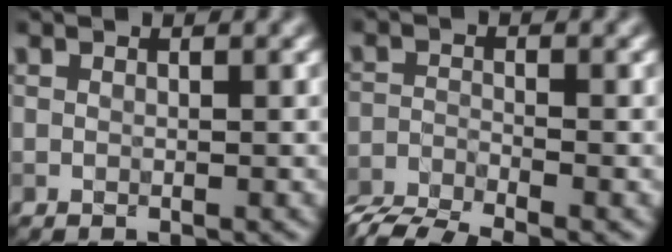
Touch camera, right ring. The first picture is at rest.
{"total": 5.3, "force": [-5.1, 0.5, 1.3], "torque": [-0.030, -0.010, -0.089]}